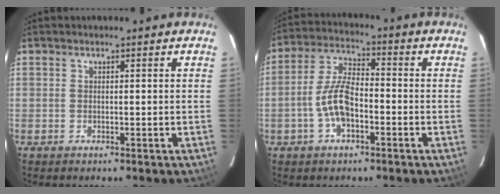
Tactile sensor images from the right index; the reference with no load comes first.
{"total": 8.6, "force": [-2.8, 3.8, 7.2], "torque": [-0.151, 0.011, -0.052]}